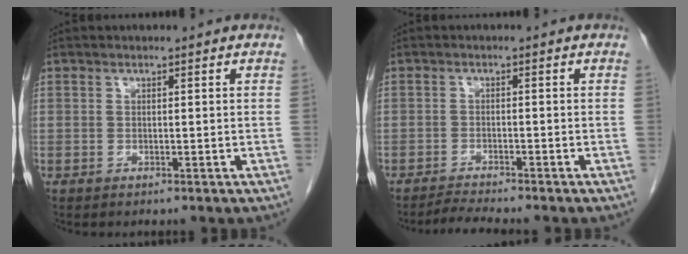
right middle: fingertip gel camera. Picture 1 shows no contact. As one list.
[{"total": 3.1, "force": [-2.9, -0.8, 0.7], "torque": [-0.021, -0.016, -0.052]}]